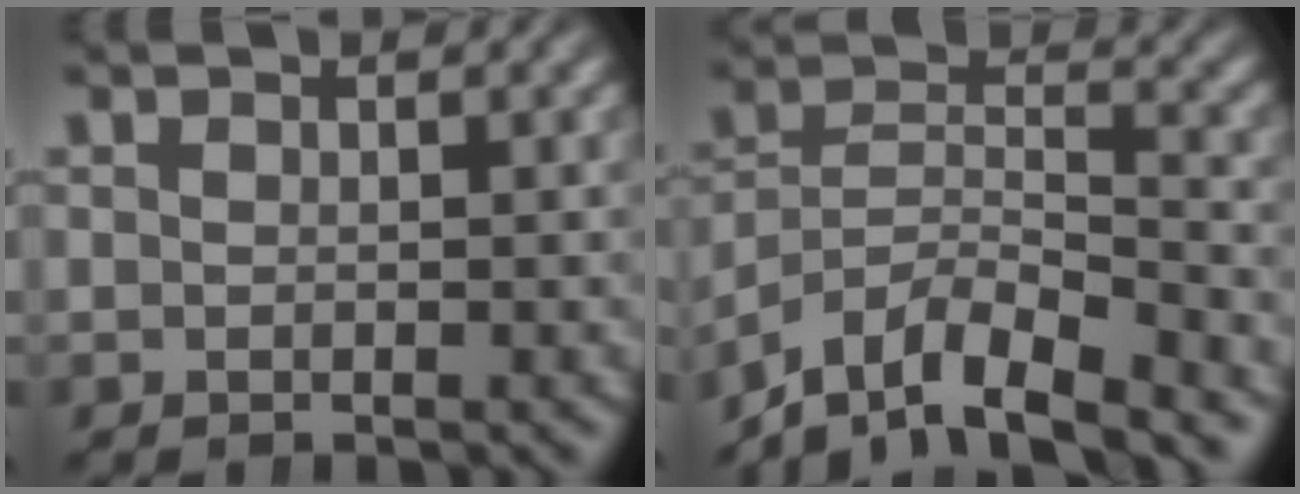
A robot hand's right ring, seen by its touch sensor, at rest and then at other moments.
{"total": 9.4, "force": [-5.8, 5.5, 5.0], "torque": [-0.093, -0.035, -0.087]}